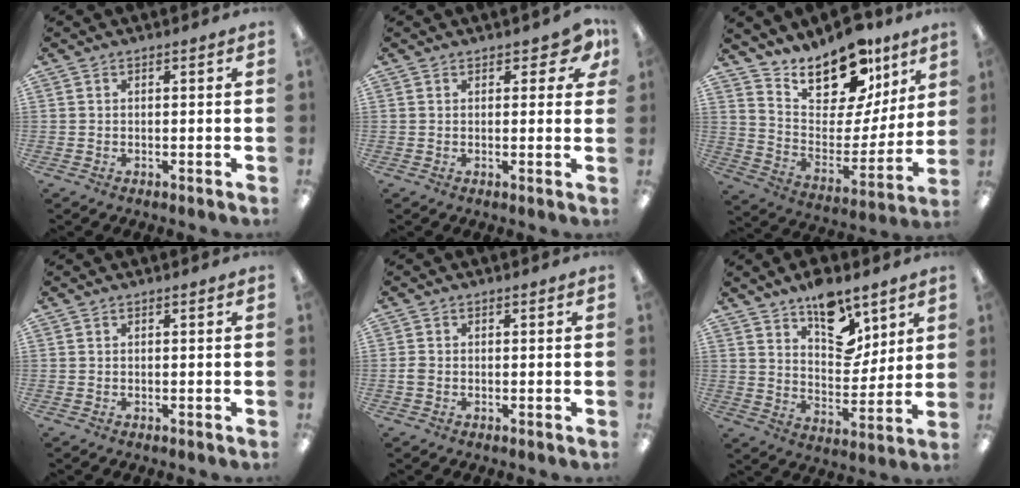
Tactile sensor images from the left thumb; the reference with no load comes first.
{"total": 4.6, "force": [2.7, 2.5, 2.8], "torque": [-0.027, -0.005, 0.045]}
{"total": 18.3, "force": [15.0, 7.9, 6.9], "torque": [-0.118, -0.115, 0.267]}
{"total": 0.0}
{"total": 1.5, "force": [-0.3, 1.2, 0.8], "torque": [-0.014, 0.003, -0.006]}
{"total": 13.4, "force": [8.9, 7.2, 6.9], "torque": [-0.082, -0.056, 0.156]}